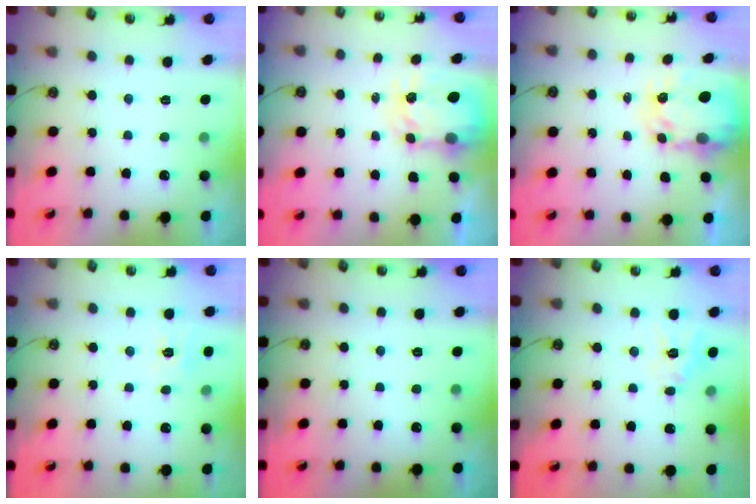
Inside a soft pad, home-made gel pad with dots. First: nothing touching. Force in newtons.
{"total": 4.4, "press": 4.3, "slide": 0.9}
{"total": 5.0, "press": 5.0, "slide": 0.4}
{"total": 7.4, "press": 7.4, "slide": 0.8}
{"total": 0.0}
{"total": 11.0, "press": 10.9, "slide": 0.9}